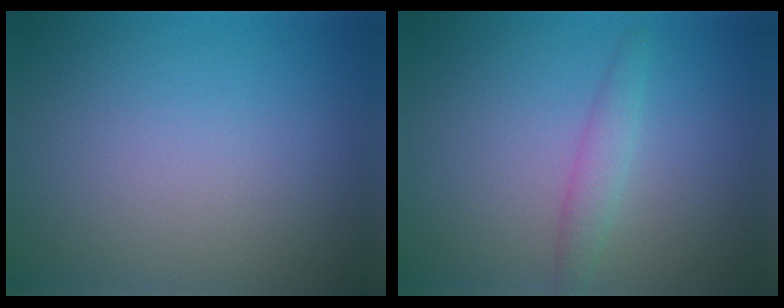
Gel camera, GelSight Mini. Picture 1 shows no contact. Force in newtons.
{"total": 1.7, "press": 1.7, "slide": 0.0}